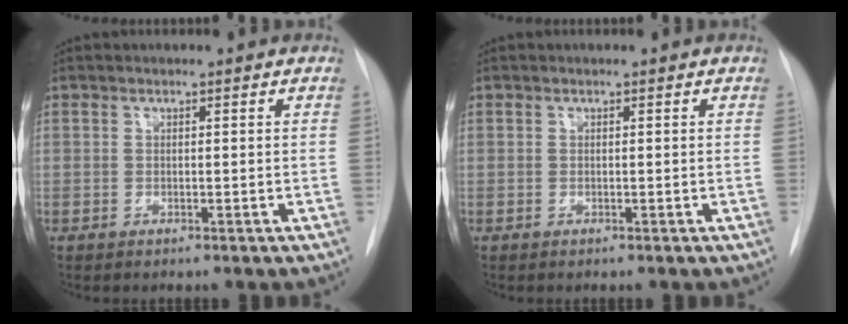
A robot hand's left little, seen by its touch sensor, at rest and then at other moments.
{"total": 0.0}